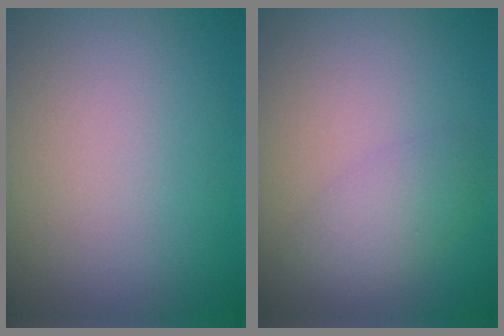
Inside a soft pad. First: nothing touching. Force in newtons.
{"total": 2.7, "press": 2.7, "slide": 0.1}